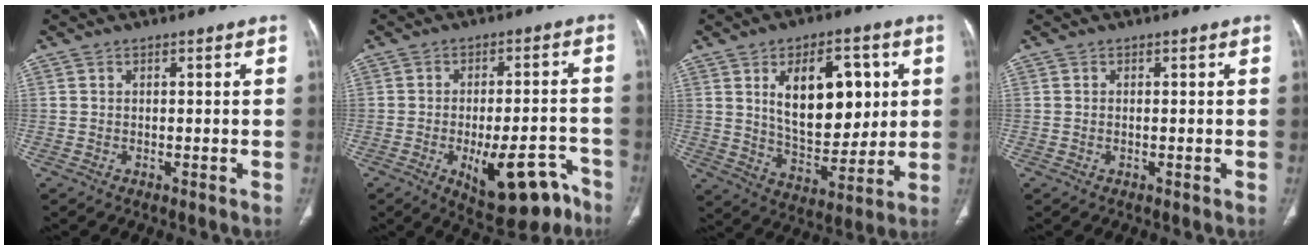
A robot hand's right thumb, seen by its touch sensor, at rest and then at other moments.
{"total": 14.4, "force": [-7.6, 5.9, 10.7], "torque": [-0.124, 0.040, -0.096]}
{"total": 17.6, "force": [4.6, 10.0, 13.8], "torque": [-0.164, -0.024, 0.087]}
{"total": 0.0}